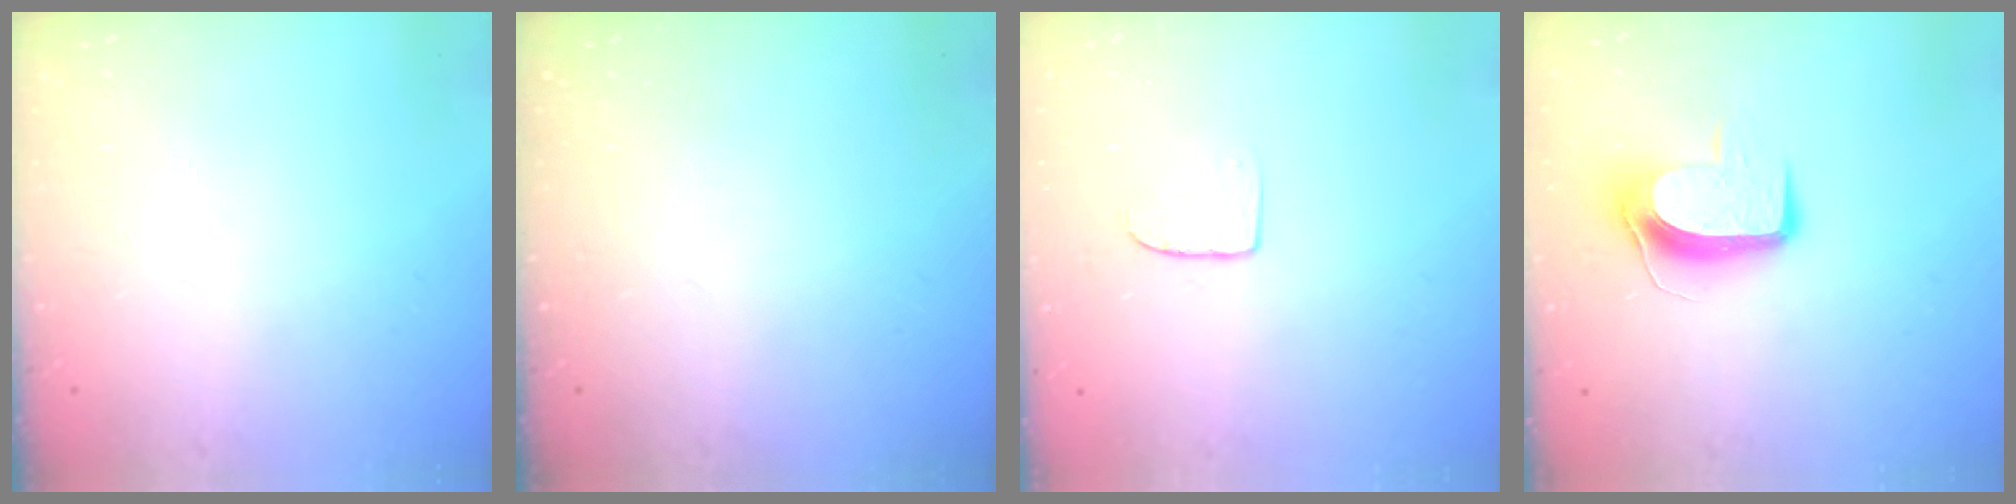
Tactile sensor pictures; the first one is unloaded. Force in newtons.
{"total": 0.0}
{"total": 4.7, "press": 4.7, "slide": 0.4}
{"total": 9.3, "press": 9.2, "slide": 0.9}